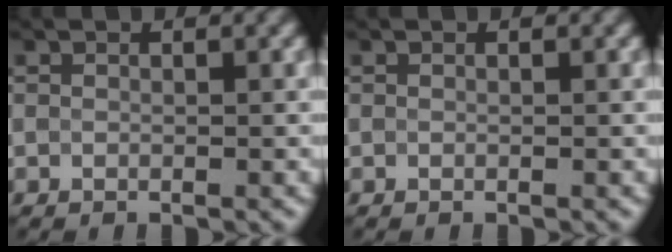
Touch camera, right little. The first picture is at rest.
{"total": 0.0}